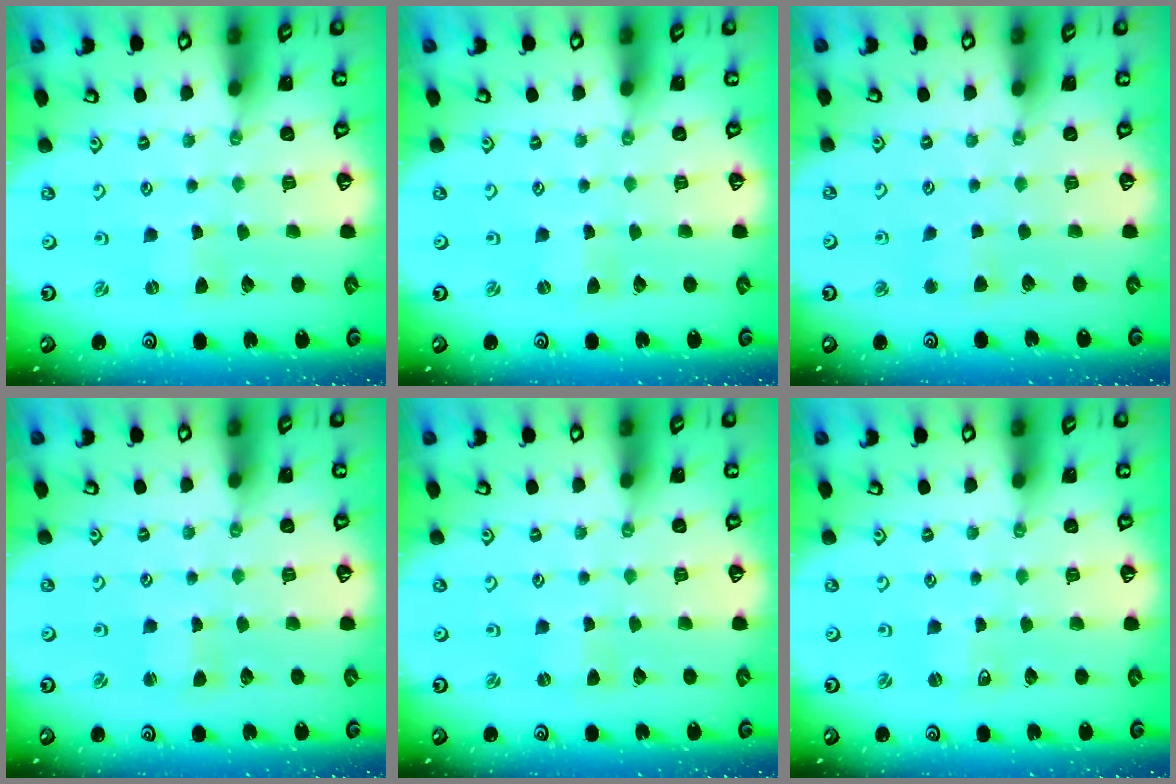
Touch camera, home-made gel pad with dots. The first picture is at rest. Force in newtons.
{"total": 0.0}
{"total": 3.6, "press": 3.5, "slide": 0.7}
{"total": 0.7, "press": 0.7, "slide": 0.2}
{"total": 0.8, "press": 0.7, "slide": 0.2}
{"total": 2.3, "press": 2.3, "slide": 0.4}